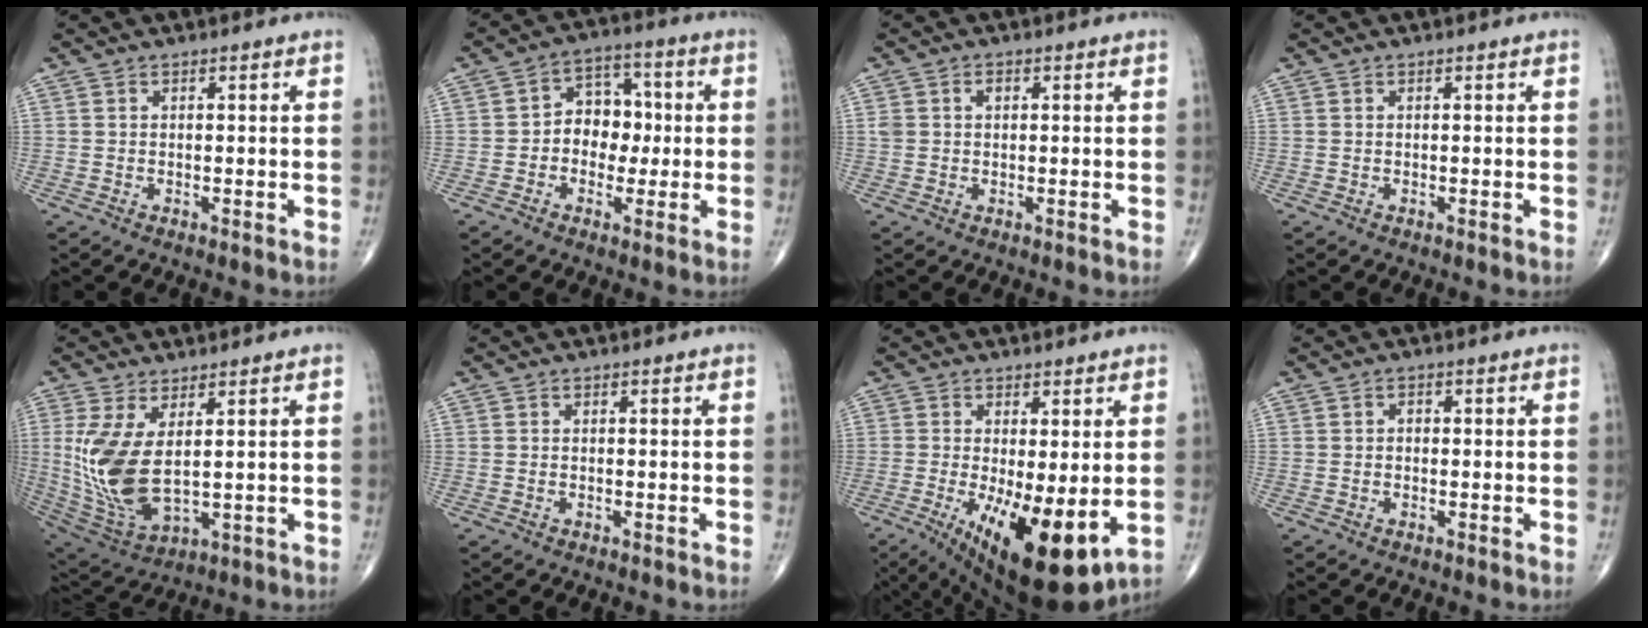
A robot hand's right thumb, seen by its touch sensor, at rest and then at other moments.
{"total": 8.4, "force": [-0.4, 6.6, 5.2], "torque": [-0.034, 0.027, -0.018]}
{"total": 2.1, "force": [0.6, 1.6, 1.3], "torque": [-0.021, 0.007, 0.013]}
{"total": 0.0}
{"total": 13.5, "force": [1.8, 6.2, 11.8], "torque": [-0.256, -0.023, 0.057]}
{"total": 0.0}
{"total": 15.0, "force": [-3.3, 5.2, 13.7], "torque": [-0.217, -0.031, -0.034]}
{"total": 0.8, "force": [-0.1, 0.7, 0.5], "torque": [-0.001, 0.004, -0.006]}